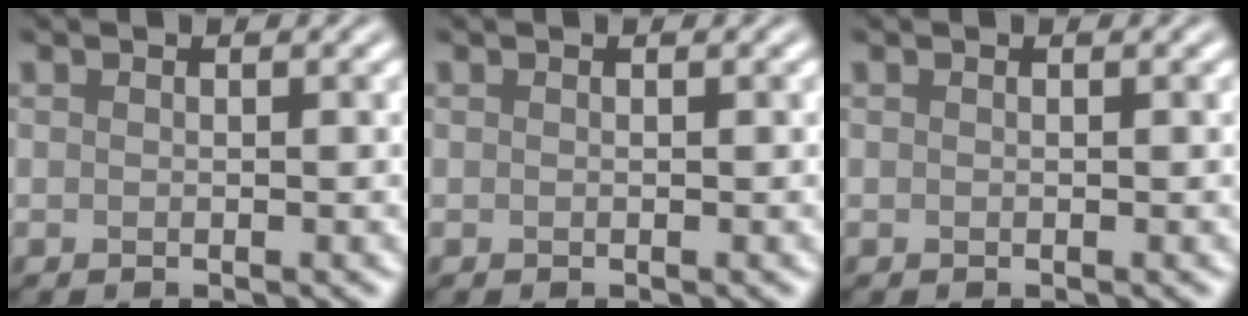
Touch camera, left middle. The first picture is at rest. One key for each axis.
{"total": 0.0}
{"total": 0.0}